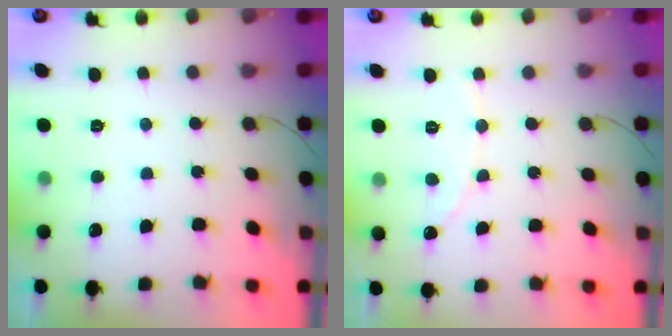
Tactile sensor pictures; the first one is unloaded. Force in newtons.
{"total": 1.7, "press": 1.6, "slide": 0.1}